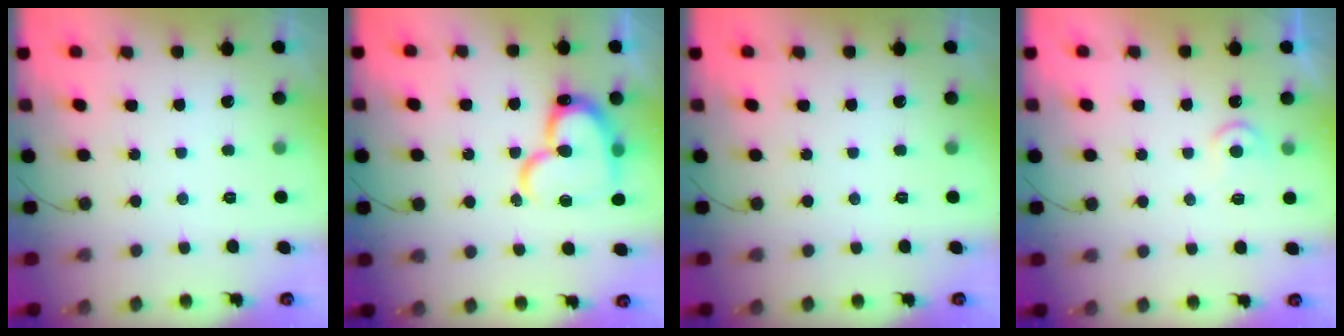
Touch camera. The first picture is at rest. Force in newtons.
{"total": 19.0, "press": 18.9, "slide": 2.0}
{"total": 0.0}
{"total": 5.0, "press": 5.0, "slide": 0.5}